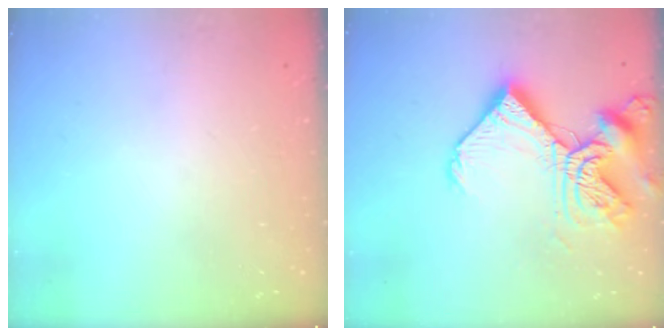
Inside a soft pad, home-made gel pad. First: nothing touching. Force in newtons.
{"total": 16.8, "press": 16.7, "slide": 1.7}